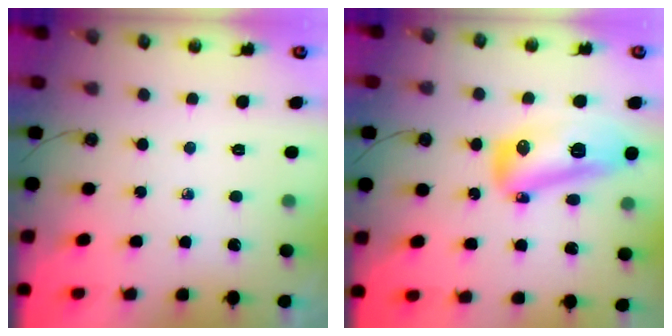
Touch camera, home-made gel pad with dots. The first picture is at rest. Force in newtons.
{"total": 14.3, "press": 14.2, "slide": 1.2}